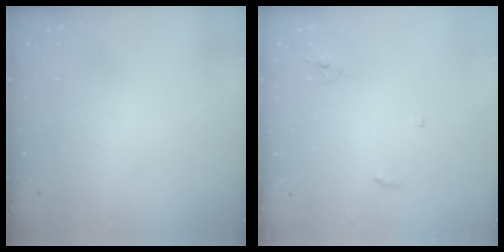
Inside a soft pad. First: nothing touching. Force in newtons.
{"total": 2.9, "press": 2.9, "slide": 0.2}